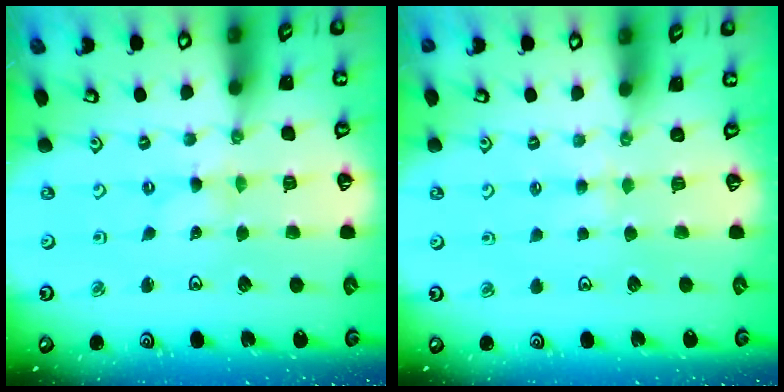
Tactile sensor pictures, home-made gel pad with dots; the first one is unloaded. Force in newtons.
{"total": 2.6, "press": 2.5, "slide": 0.5}